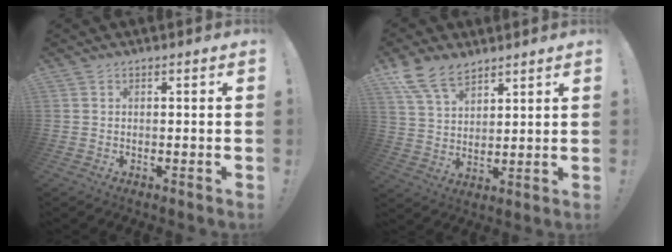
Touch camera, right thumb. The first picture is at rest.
{"total": 11.2, "force": [8.2, 5.6, 5.1], "torque": [-0.107, -0.036, 0.162]}